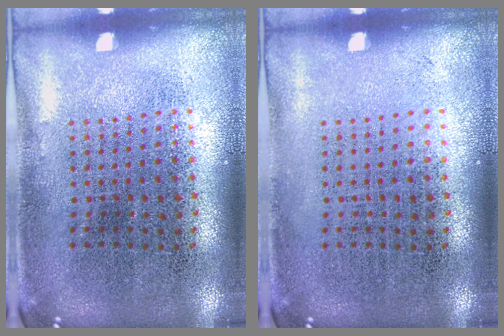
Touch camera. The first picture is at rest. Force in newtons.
{"total": 0.0}